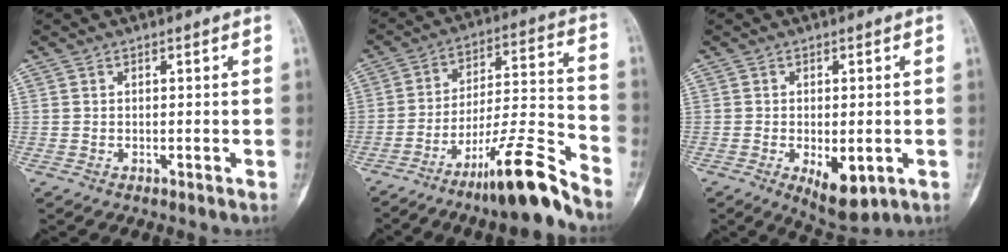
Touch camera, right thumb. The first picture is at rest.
{"total": 15.6, "force": [-11.7, 1.1, 10.3], "torque": [-0.166, 0.093, -0.193]}
{"total": 7.6, "force": [-2.2, 3.5, 6.3], "torque": [-0.086, -0.008, -0.022]}